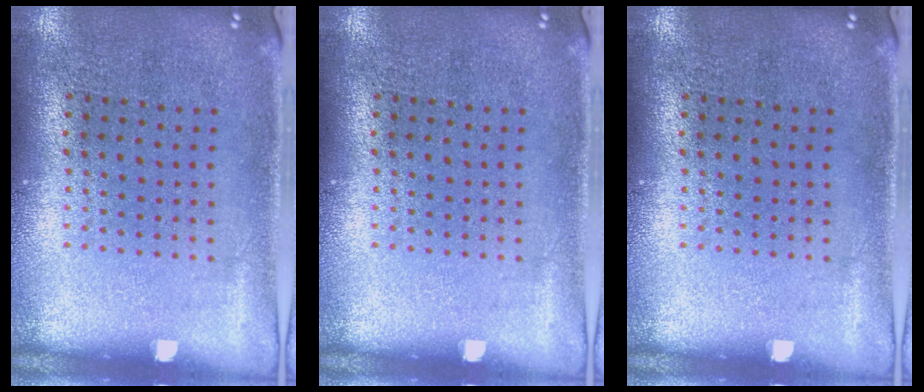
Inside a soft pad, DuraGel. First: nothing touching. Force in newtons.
{"total": 0.0}
{"total": 0.0}